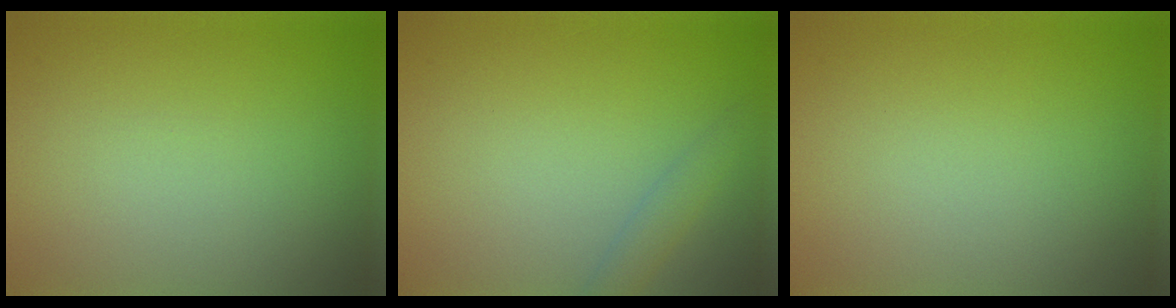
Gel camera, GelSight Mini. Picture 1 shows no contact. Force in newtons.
{"total": 1.6, "press": 1.6, "slide": 0.0}
{"total": 0.0}